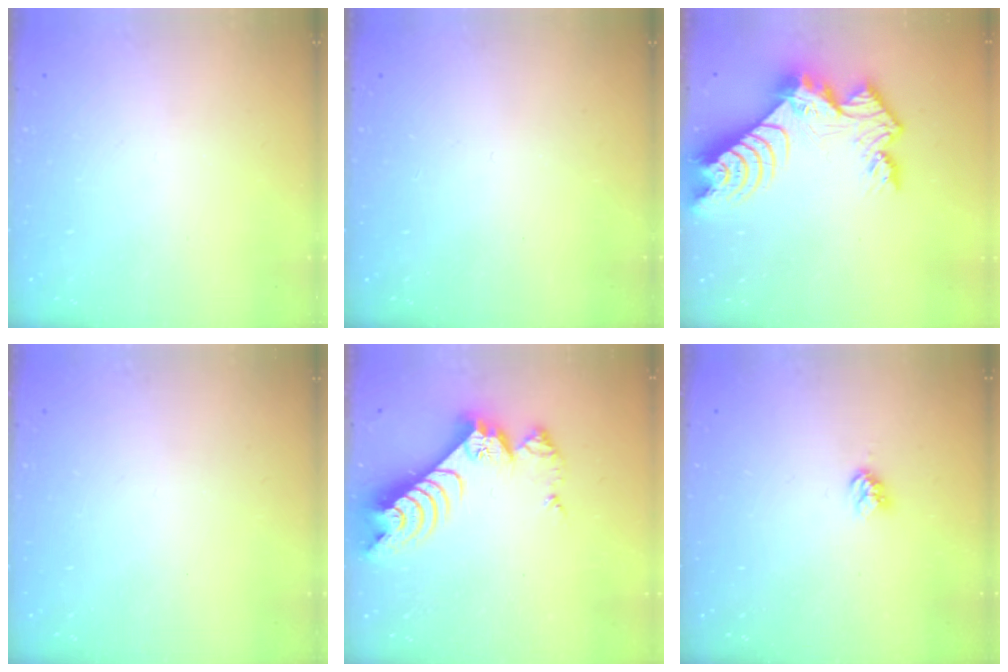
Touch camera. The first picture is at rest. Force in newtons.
{"total": 0.0}
{"total": 13.2, "press": 13.2, "slide": 1.0}
{"total": 0.0}
{"total": 11.0, "press": 11.0, "slide": 1.0}
{"total": 3.9, "press": 3.9, "slide": 0.4}